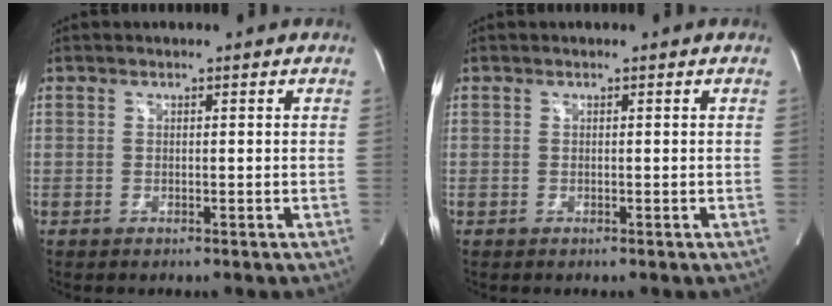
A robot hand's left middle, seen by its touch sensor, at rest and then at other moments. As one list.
[{"total": 0.0}]